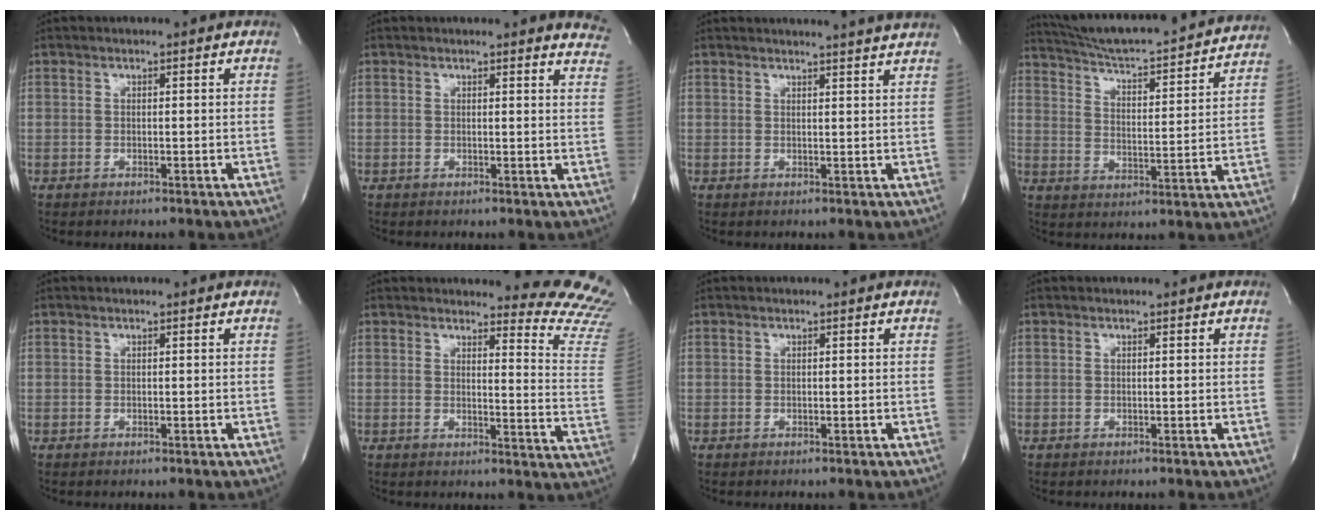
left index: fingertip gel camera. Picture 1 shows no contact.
{"total": 7.6, "force": [7.4, 1.4, 1.4], "torque": [0.014, -0.029, 0.043]}
{"total": 8.4, "force": [8.0, -1.3, 2.1], "torque": [-0.021, -0.016, 0.077]}
{"total": 24.5, "force": [22.6, 2.4, 9.1], "torque": [-0.144, -0.026, 0.303]}
{"total": 0.0}
{"total": 14.1, "force": [13.9, 0.9, 2.6], "torque": [-0.007, -0.150, 0.116]}
{"total": 0.0}
{"total": 0.0}